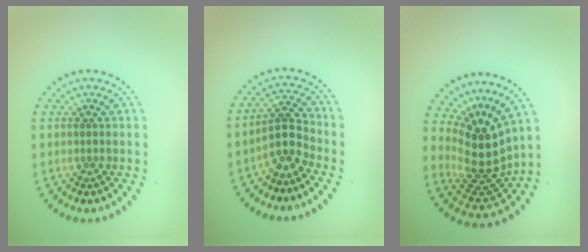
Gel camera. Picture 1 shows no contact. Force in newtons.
{"total": 2.8, "press": 2.2, "slide": 1.7}
{"total": 4.6, "press": 3.4, "slide": 3.1}